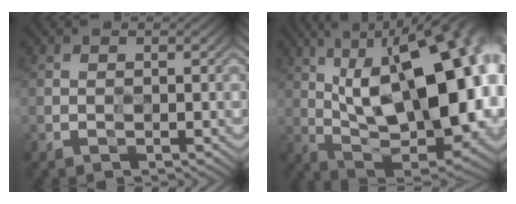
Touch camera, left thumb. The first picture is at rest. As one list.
[{"total": 19.9, "force": [3.1, 9.2, 17.3], "torque": [-0.254, 0.042, 0.040]}]